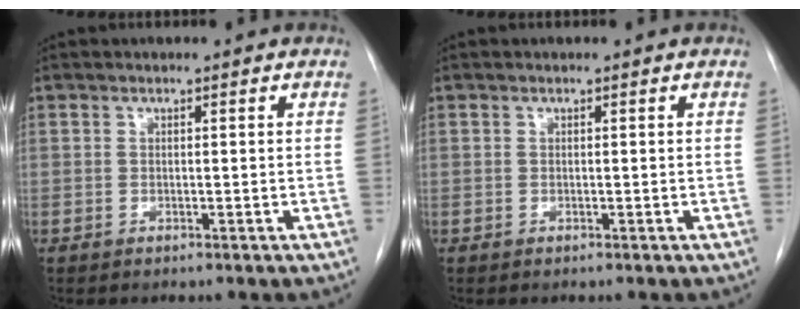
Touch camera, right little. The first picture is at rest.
{"total": 0.0}